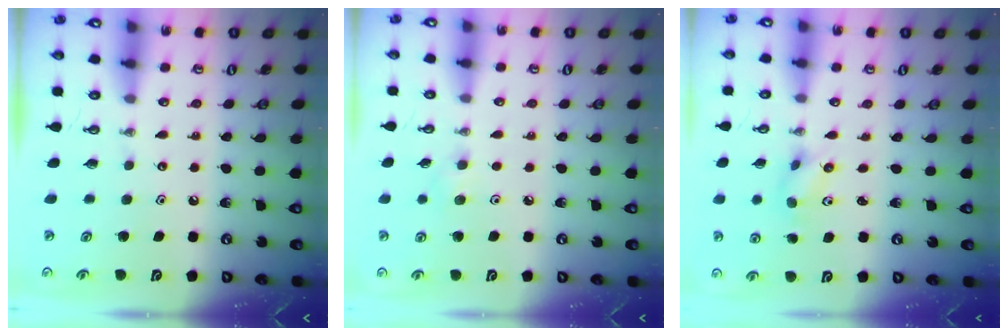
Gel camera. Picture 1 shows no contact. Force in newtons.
{"total": 4.9, "press": 4.4, "slide": 2.1}
{"total": 2.8, "press": 2.6, "slide": 1.1}